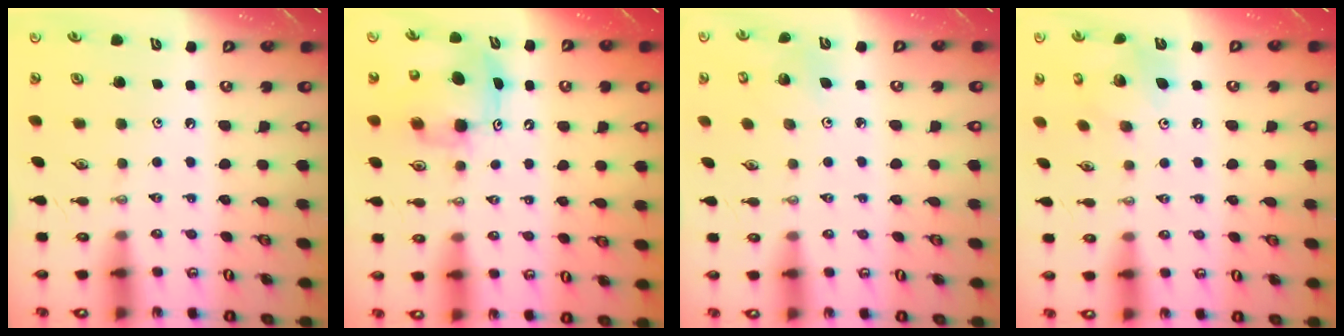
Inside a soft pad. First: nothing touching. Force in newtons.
{"total": 8.4, "press": 8.3, "slide": 1.1}
{"total": 3.4, "press": 3.4, "slide": 0.4}
{"total": 9.1, "press": 9.1, "slide": 0.6}